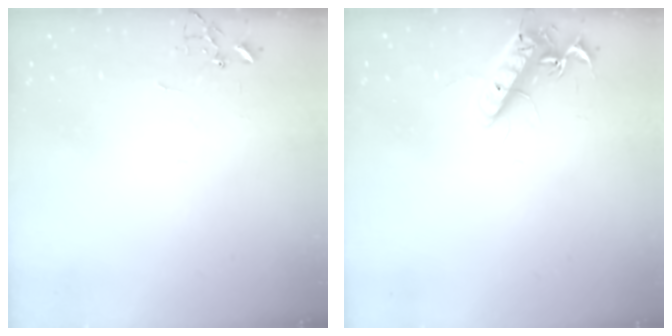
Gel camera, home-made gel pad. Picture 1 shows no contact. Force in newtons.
{"total": 14.2, "press": 14.2, "slide": 1.4}